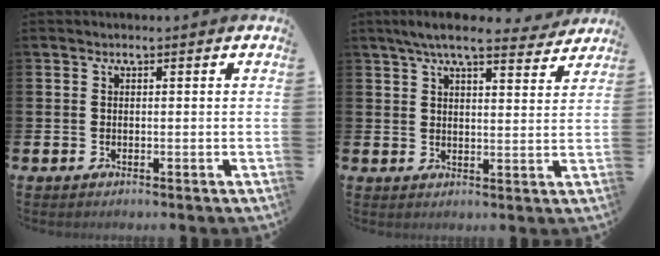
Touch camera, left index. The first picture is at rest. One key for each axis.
{"total": 6.7, "fx": 6.0, "fy": 1.0, "fz": 2.8, "tx": -0.052, "ty": -0.026, "tz": 0.102}